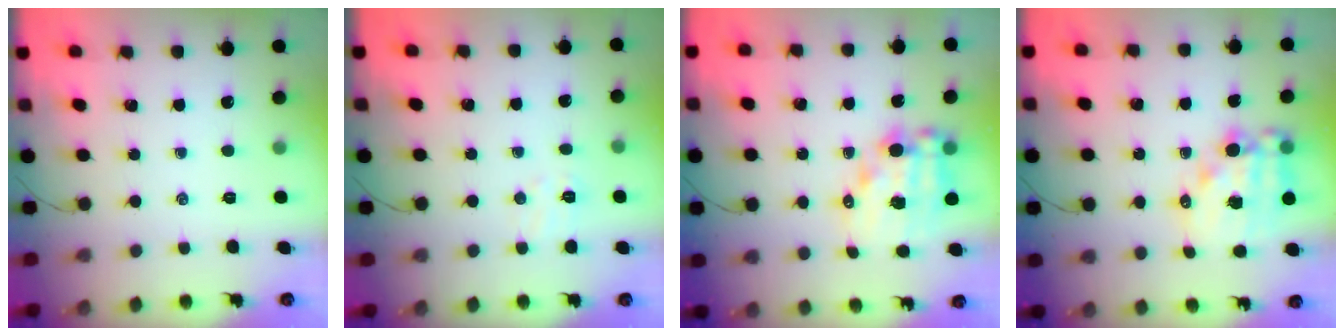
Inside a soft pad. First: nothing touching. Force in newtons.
{"total": 4.3, "press": 4.1, "slide": 1.3}
{"total": 13.3, "press": 12.9, "slide": 3.3}
{"total": 13.5, "press": 13.2, "slide": 3.1}